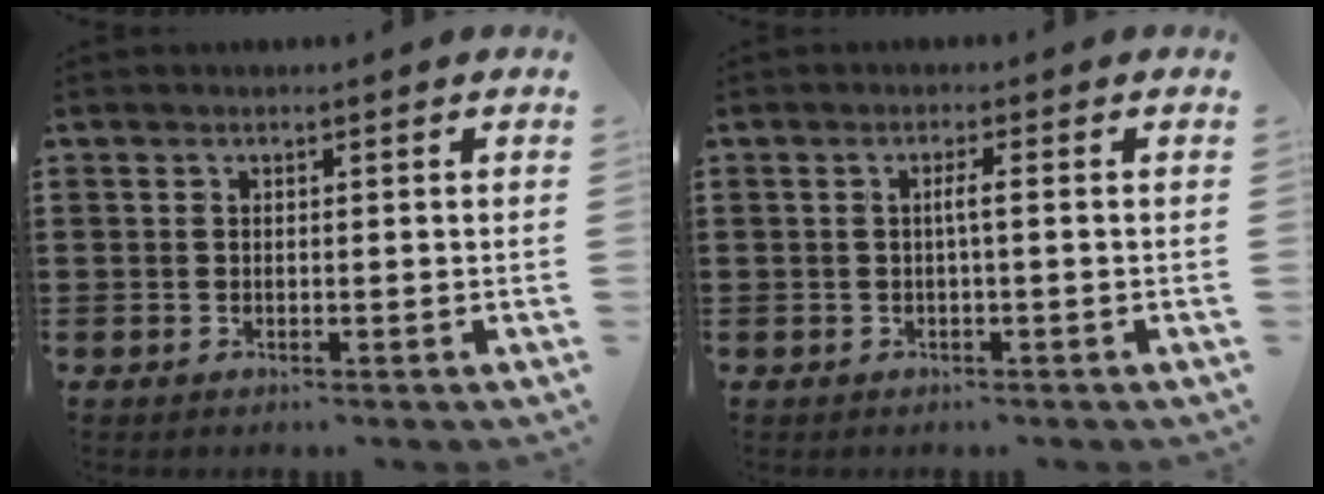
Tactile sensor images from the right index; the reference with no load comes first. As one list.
[{"total": 1.8, "force": [-0.2, -0.1, 1.8], "torque": [-0.034, -0.001, -0.007]}]